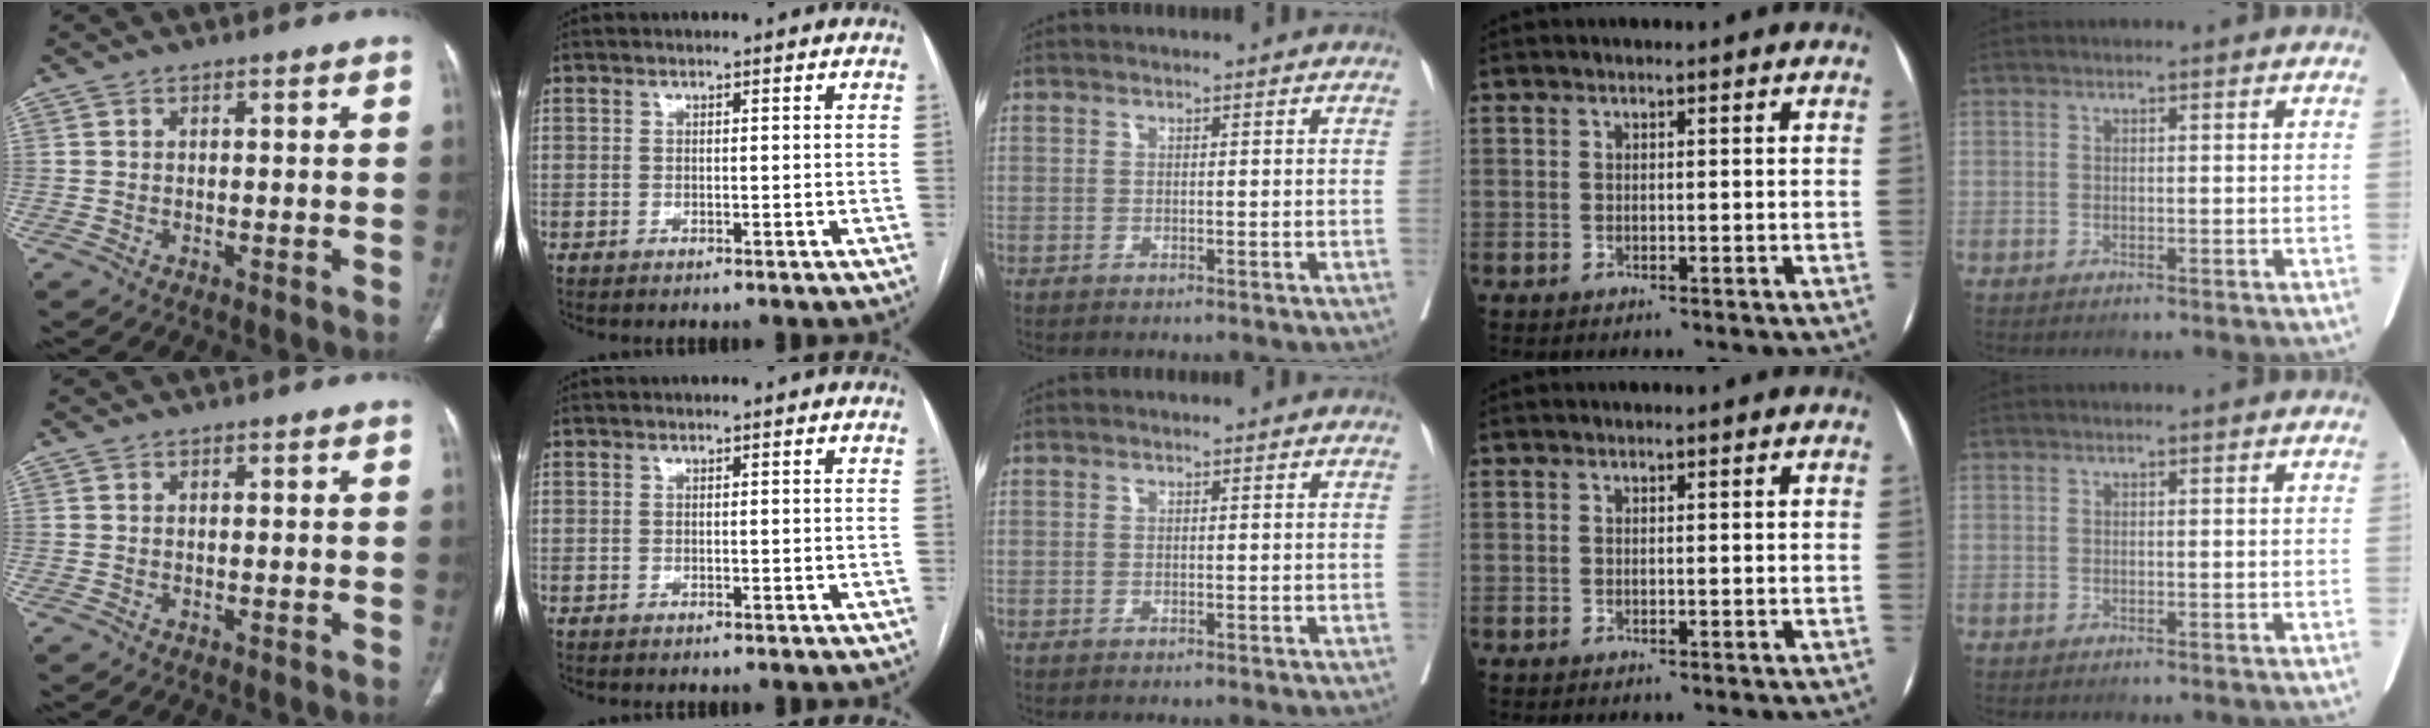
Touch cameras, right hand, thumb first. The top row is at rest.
{}